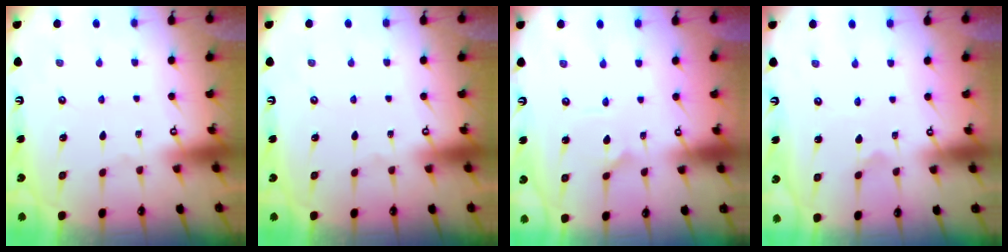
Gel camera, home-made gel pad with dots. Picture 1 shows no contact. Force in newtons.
{"total": 0.0}
{"total": 2.7, "press": 2.7, "slide": 0.4}
{"total": 1.6, "press": 1.6, "slide": 0.0}